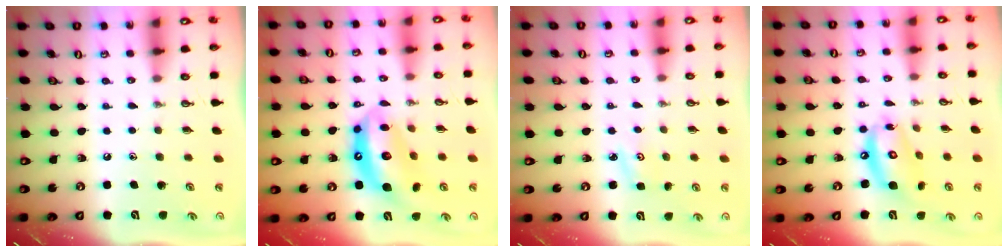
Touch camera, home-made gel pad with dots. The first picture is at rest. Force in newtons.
{"total": 13.6, "press": 13.5, "slide": 1.5}
{"total": 3.0, "press": 3.0, "slide": 0.4}
{"total": 12.3, "press": 12.3, "slide": 1.2}